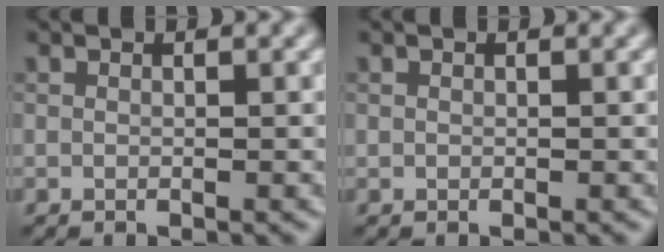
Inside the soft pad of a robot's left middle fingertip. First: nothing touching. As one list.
[{"total": 0.0}]